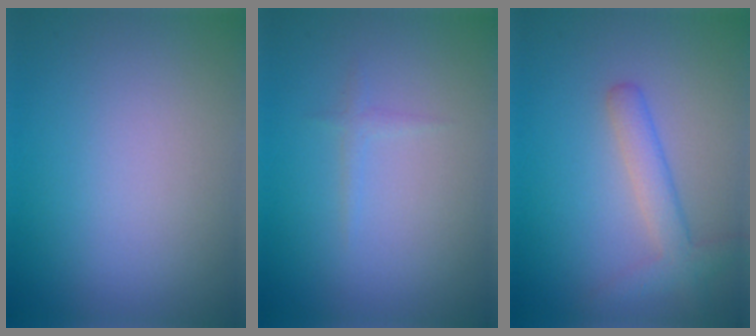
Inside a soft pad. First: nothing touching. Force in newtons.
{"total": 0.7, "press": 0.7, "slide": 0.0}
{"total": 3.0, "press": 3.0, "slide": 0.2}